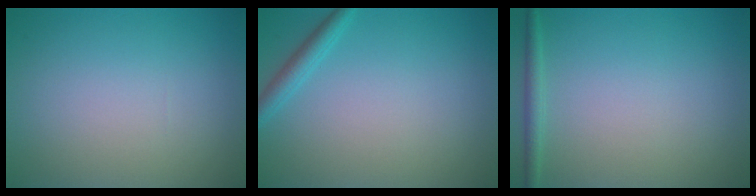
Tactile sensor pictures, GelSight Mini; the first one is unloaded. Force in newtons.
{"total": 1.8, "press": 1.7, "slide": 0.1}
{"total": 1.3, "press": 1.3, "slide": 0.1}